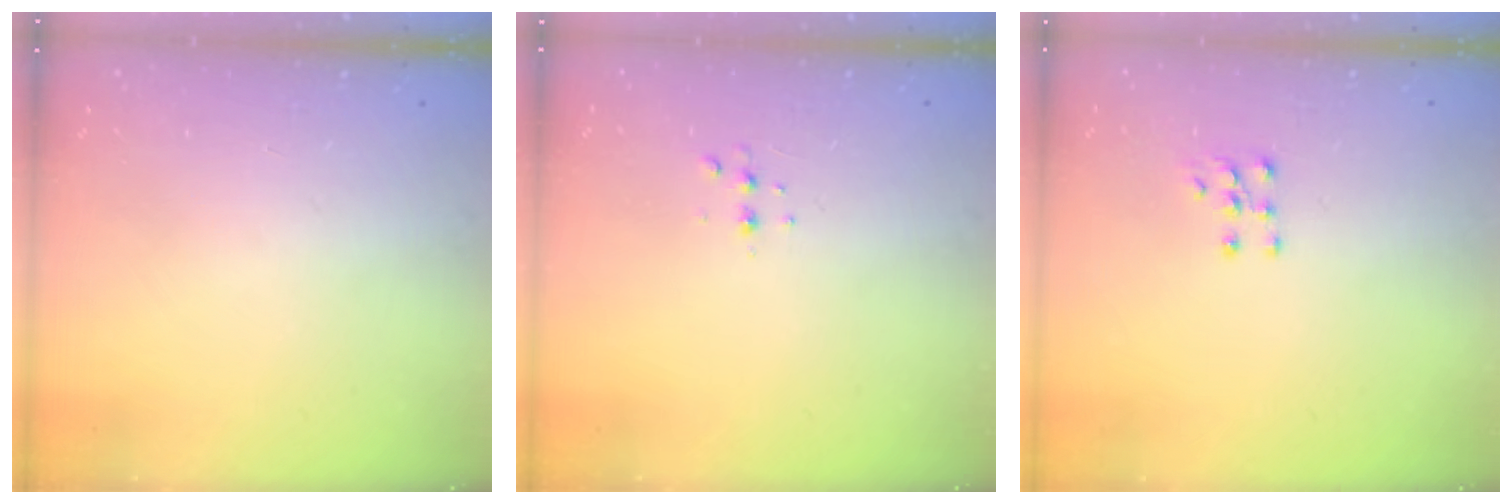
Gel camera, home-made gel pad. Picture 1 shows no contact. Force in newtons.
{"total": 3.5, "press": 3.4, "slide": 0.5}
{"total": 5.0, "press": 5.0, "slide": 0.6}